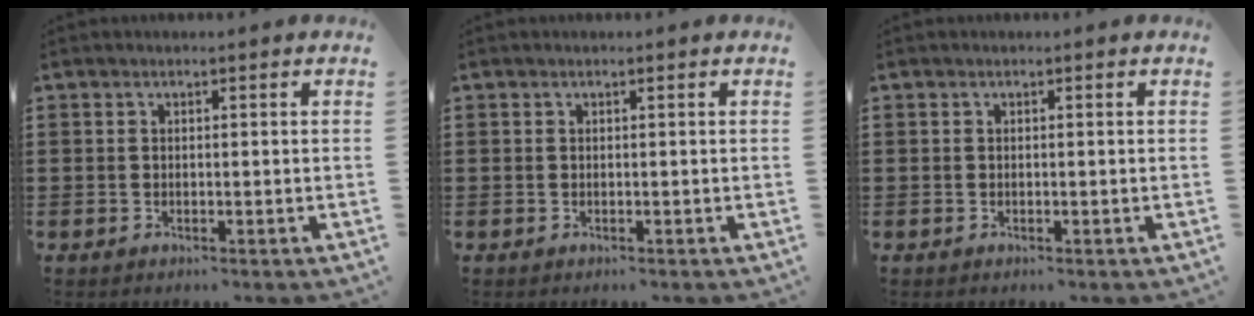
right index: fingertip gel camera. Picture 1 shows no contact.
{"total": 0.0}
{"total": 0.0}